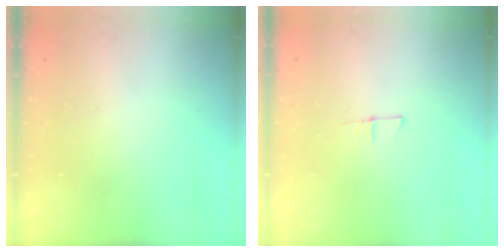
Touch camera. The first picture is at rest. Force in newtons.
{"total": 4.8, "press": 4.8, "slide": 0.3}